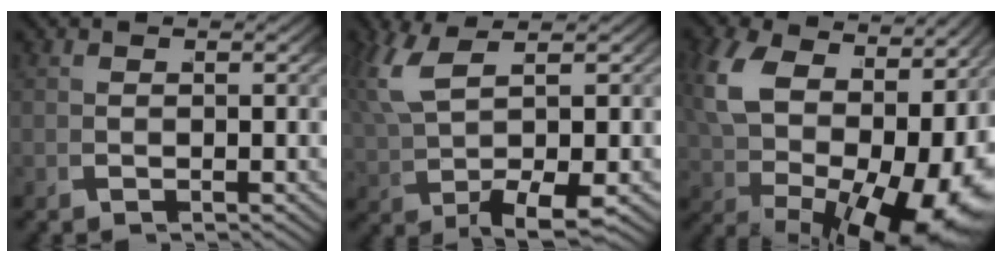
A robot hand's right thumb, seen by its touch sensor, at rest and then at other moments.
{"total": 5.2, "force": [1.0, 2.1, 4.7], "torque": [-0.111, -0.007, 0.035]}
{"total": 14.9, "force": [0.6, 9.6, 11.3], "torque": [-0.224, -0.037, 0.033]}